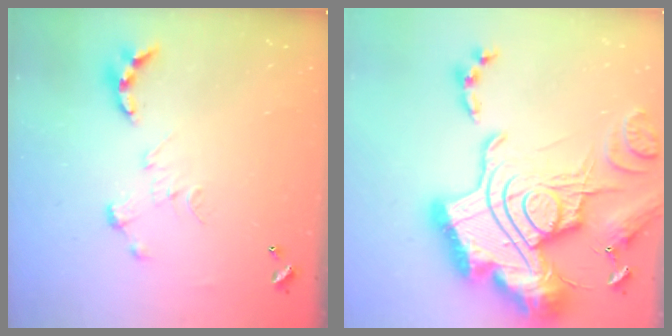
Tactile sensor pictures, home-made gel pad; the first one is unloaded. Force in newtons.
{"total": 4.8, "press": 4.1, "slide": 2.6}